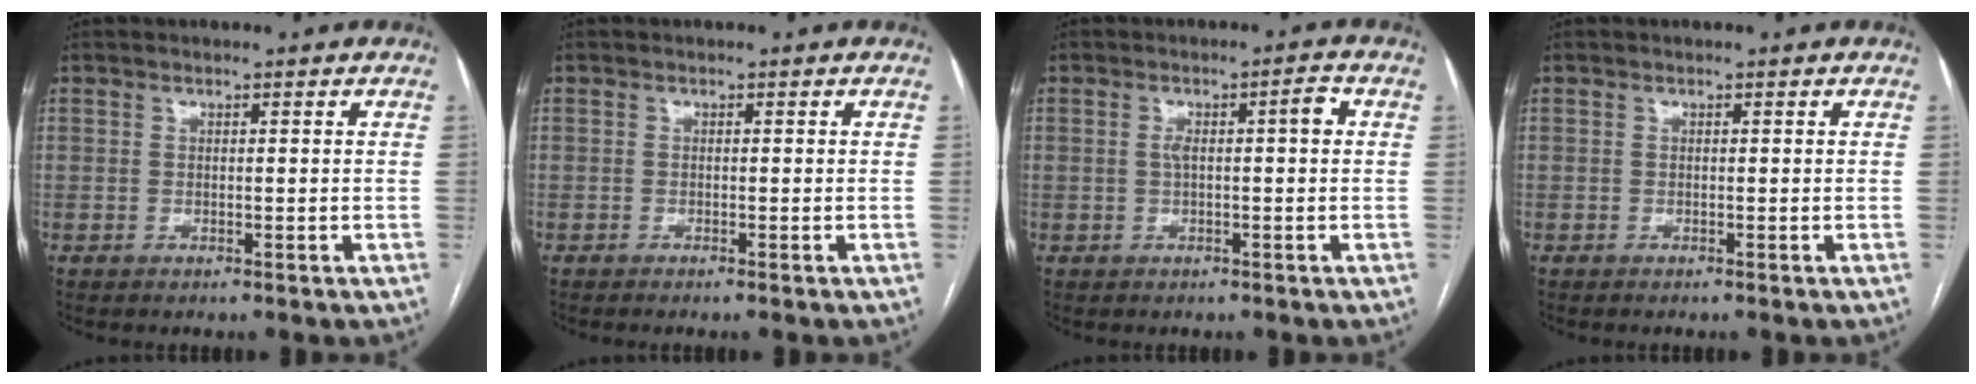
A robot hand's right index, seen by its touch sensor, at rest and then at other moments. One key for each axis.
{"total": 0.6, "fx": -0.5, "fy": -0.2, "fz": 0.3, "tx": -0.005, "ty": 0.002, "tz": -0.010}
{"total": 3.8, "fx": 0.5, "fy": 0.8, "fz": 3.7, "tx": -0.065, "ty": 0.019, "tz": 0.008}
{"total": 0.0}